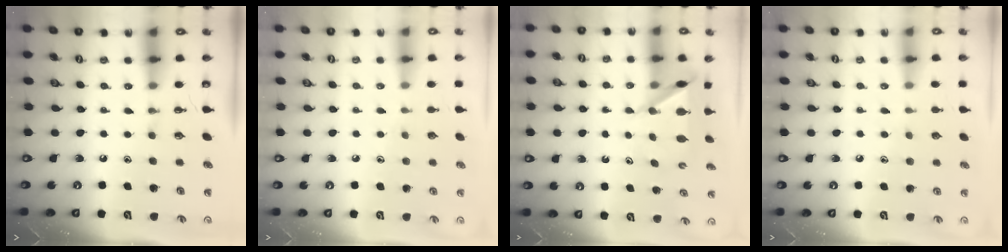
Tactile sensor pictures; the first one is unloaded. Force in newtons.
{"total": 3.3, "press": 3.3, "slide": 0.4}
{"total": 8.3, "press": 8.2, "slide": 0.5}
{"total": 6.1, "press": 6.1, "slide": 0.7}